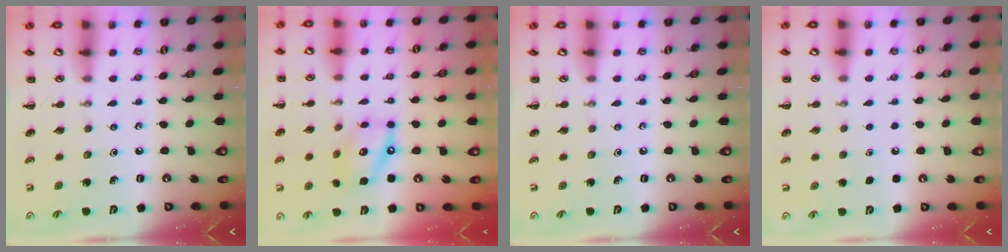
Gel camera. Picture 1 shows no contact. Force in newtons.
{"total": 11.8, "press": 11.7, "slide": 2.0}
{"total": 0.0}
{"total": 1.6, "press": 1.6, "slide": 0.1}